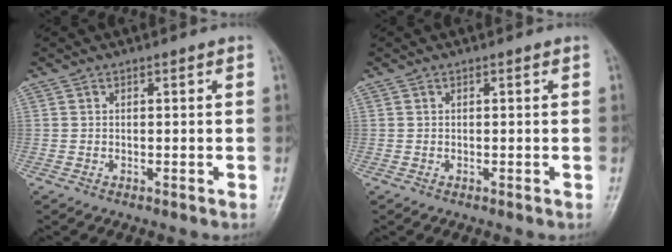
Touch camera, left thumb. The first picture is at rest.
{"total": 0.0}